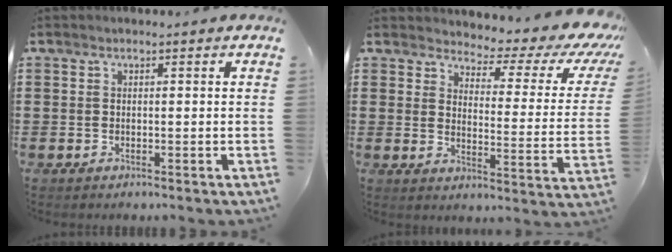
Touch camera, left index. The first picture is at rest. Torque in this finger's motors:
{"motor_torque": [-0.08, -0.02, 0.04, -0.02]}